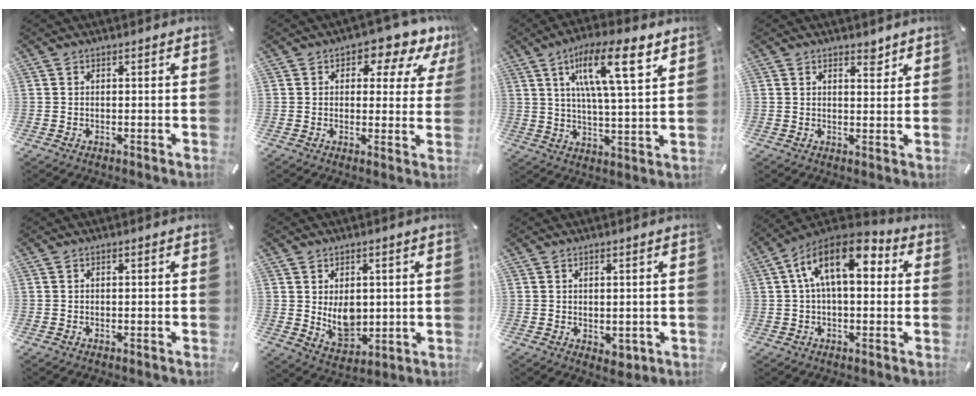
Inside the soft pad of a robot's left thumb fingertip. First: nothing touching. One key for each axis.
{"total": 7.1, "fx": 4.0, "fy": 4.2, "fz": 4.1, "tx": -0.042, "ty": -0.024, "tz": 0.058}
{"total": 15.1, "fx": 7.6, "fy": 3.8, "fz": 12.5, "tx": -0.205, "ty": -0.019, "tz": 0.118}
{"total": 3.0, "fx": 2.4, "fy": 1.5, "fz": 1.1, "tx": 0.006, "ty": -0.018, "tz": 0.037}
{"total": 0.0}
{"total": 8.3, "fx": 1.1, "fy": 6.0, "fz": 5.6, "tx": -0.077, "ty": -0.011, "tz": 0.021}
{"total": 2.0, "fx": 0.2, "fy": 1.5, "fz": 1.3, "tx": -0.015, "ty": -0.001, "tz": 0.003}
{"total": 14.4, "fx": 4.2, "fy": 7.5, "fz": 11.6, "tx": -0.204, "ty": -0.015, "tz": 0.070}